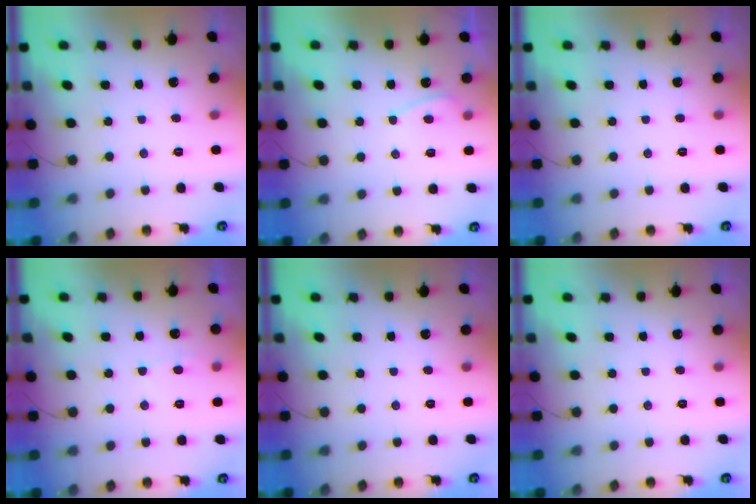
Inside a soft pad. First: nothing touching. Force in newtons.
{"total": 3.8, "press": 3.7, "slide": 0.5}
{"total": 0.0}
{"total": 3.4, "press": 3.4, "slide": 0.4}
{"total": 0.0}
{"total": 0.0}